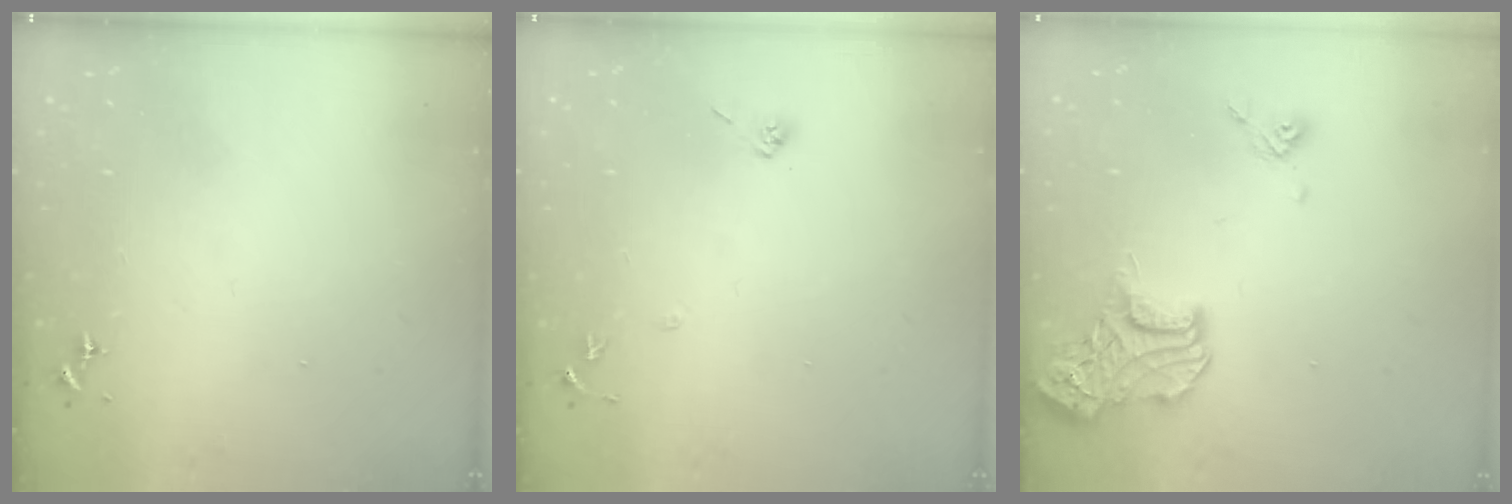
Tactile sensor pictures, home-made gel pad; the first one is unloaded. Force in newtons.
{"total": 6.3, "press": 6.2, "slide": 1.0}
{"total": 15.6, "press": 15.5, "slide": 0.7}